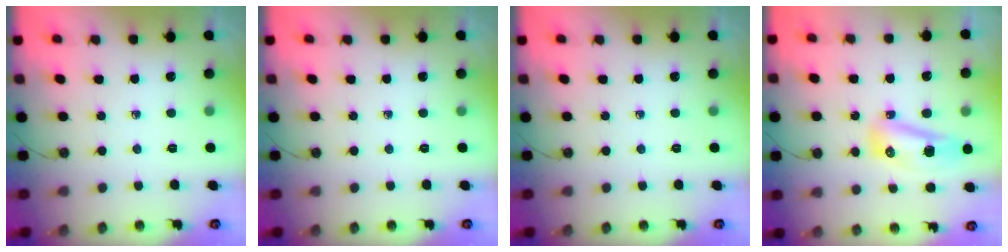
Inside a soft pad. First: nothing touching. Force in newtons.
{"total": 0.0}
{"total": 0.0}
{"total": 14.8, "press": 11.7, "slide": 8.9}